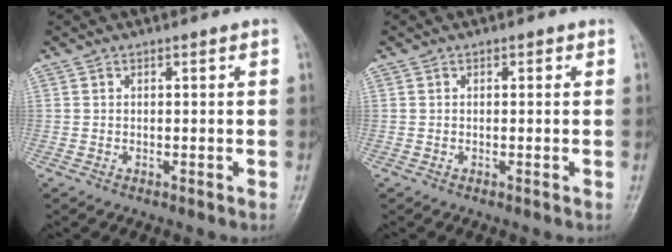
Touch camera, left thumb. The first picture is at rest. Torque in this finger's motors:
{"motor_torque": [0.01, 0.01, 0.00, 0.00, 0.00]}